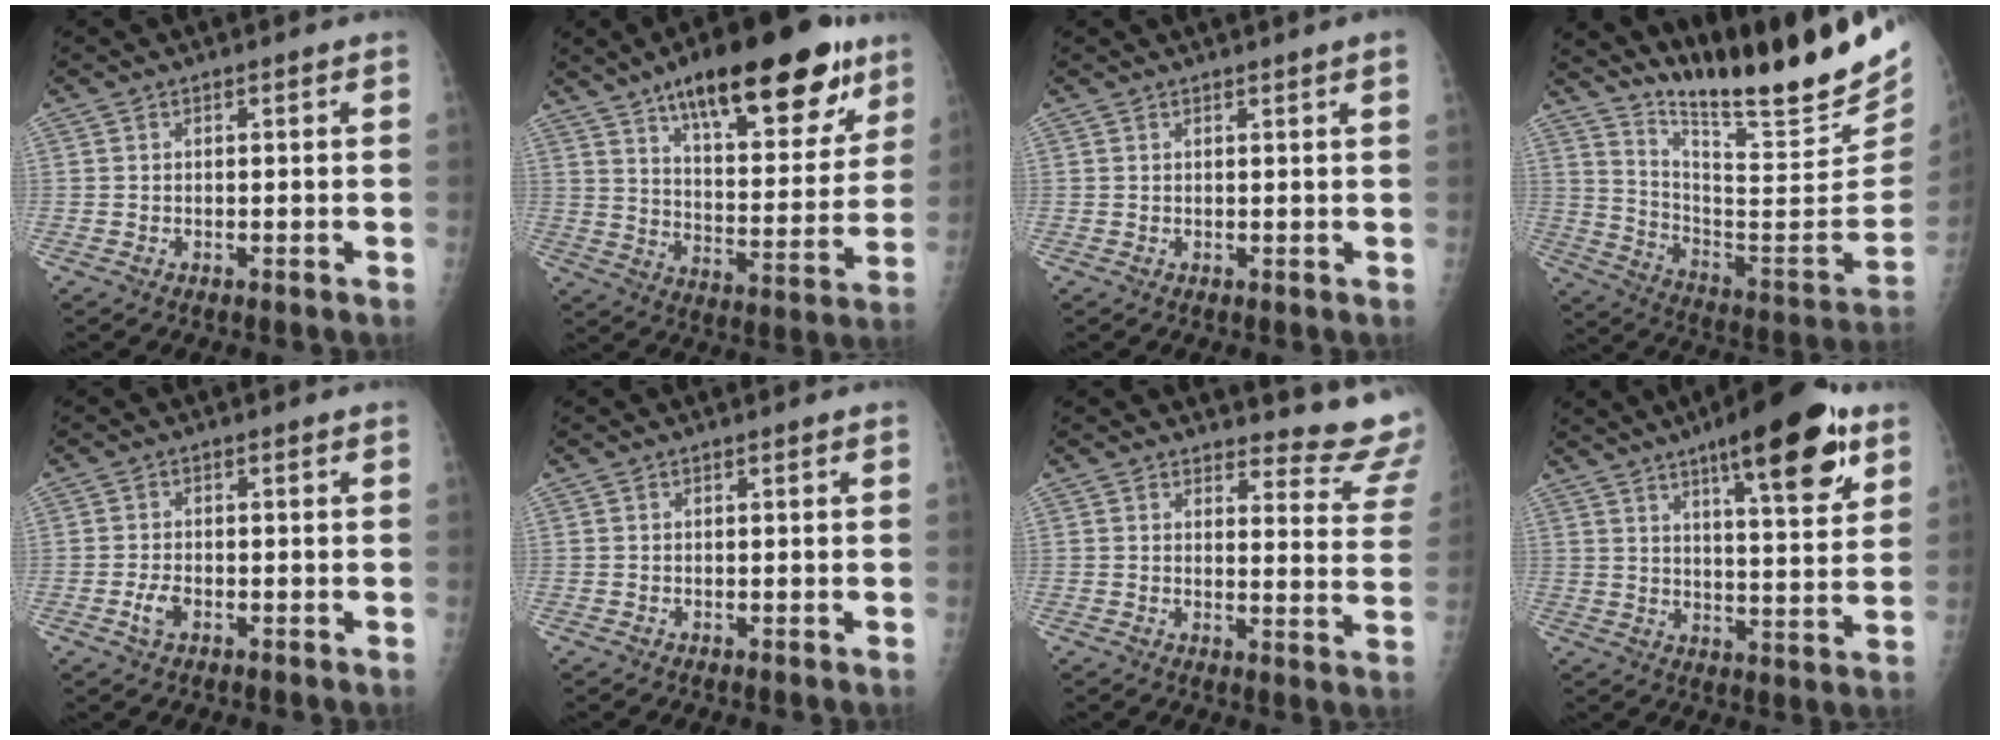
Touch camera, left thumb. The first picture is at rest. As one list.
[{"total": 25.7, "force": [15.6, 9.2, 18.3], "torque": [-0.230, -0.040, 0.238]}, {"total": 1.9, "force": [1.2, -0.7, 1.3], "torque": [-0.023, -0.004, 0.022]}, {"total": 25.0, "force": [20.8, 2.2, 13.7], "torque": [-0.191, -0.142, 0.325]}, {"total": 2.6, "force": [-1.1, 1.4, 2.0], "torque": [-0.042, 0.008, -0.020]}, {"total": 0.0}, {"total": 12.7, "force": [12.5, 1.7, 1.3], "torque": [0.019, -0.145, 0.115]}, {"total": 17.5, "force": [10.0, 4.5, 13.7], "torque": [-0.169, -0.042, 0.143]}]